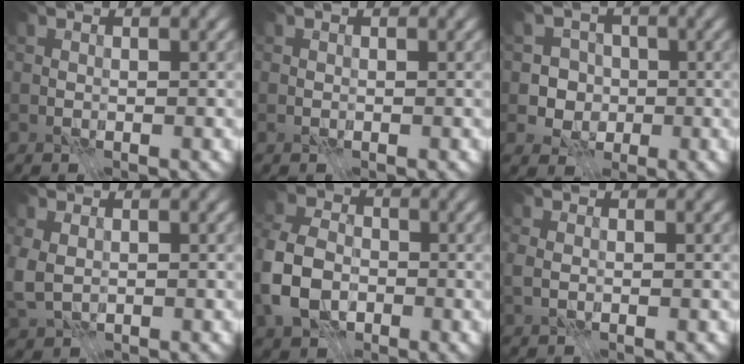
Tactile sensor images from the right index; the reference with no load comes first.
{"total": 0.0}
{"total": 3.5, "force": [-0.7, 3.3, 1.0], "torque": [0.003, 0.005, -0.030]}
{"total": 3.7, "force": [-0.2, 2.7, 2.5], "torque": [-0.073, -0.009, -0.002]}
{"total": 7.4, "force": [-2.5, 5.4, 4.4], "torque": [-0.105, 0.001, -0.067]}
{"total": 1.3, "force": [-0.2, 0.8, 0.9], "torque": [-0.023, 0.001, -0.006]}